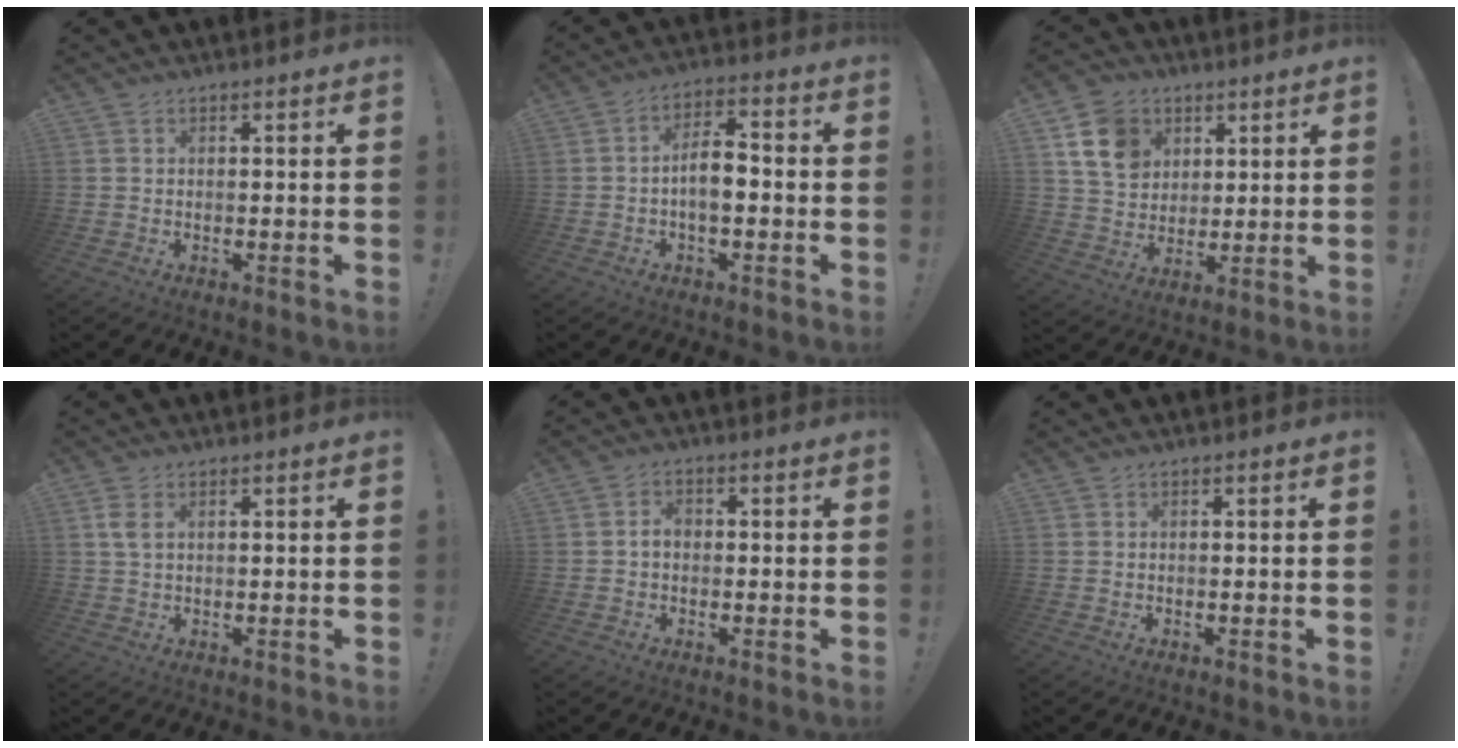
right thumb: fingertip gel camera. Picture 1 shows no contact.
{"total": 7.8, "force": [-1.8, 3.8, 6.5], "torque": [-0.121, 0.012, -0.035]}
{"total": 14.0, "force": [6.0, 11.0, 6.2], "torque": [-0.106, -0.013, 0.125]}
{"total": 4.1, "force": [0.8, 2.9, 2.9], "torque": [-0.063, 0.008, 0.014]}
{"total": 2.9, "force": [-0.5, 2.1, 1.9], "torque": [-0.029, 0.007, -0.012]}
{"total": 0.0}